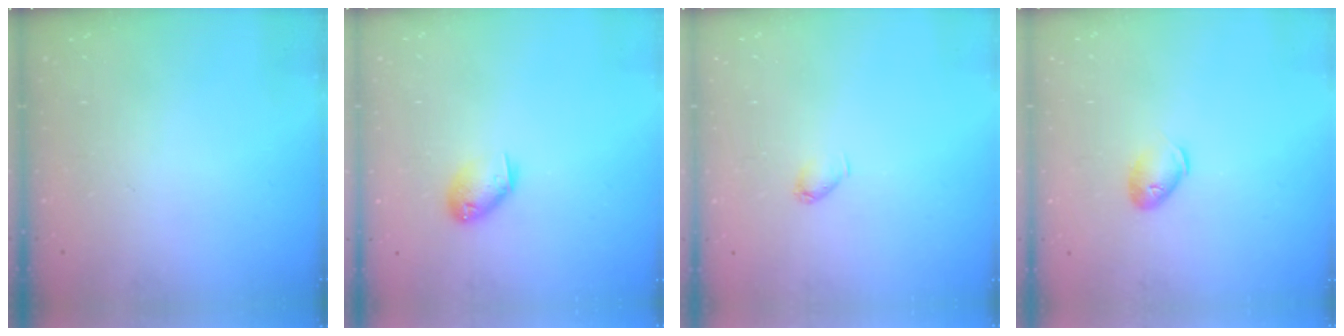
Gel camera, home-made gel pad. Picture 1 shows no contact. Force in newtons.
{"total": 8.2, "press": 8.1, "slide": 1.2}
{"total": 3.0, "press": 3.0, "slide": 0.3}
{"total": 7.8, "press": 7.6, "slide": 1.7}